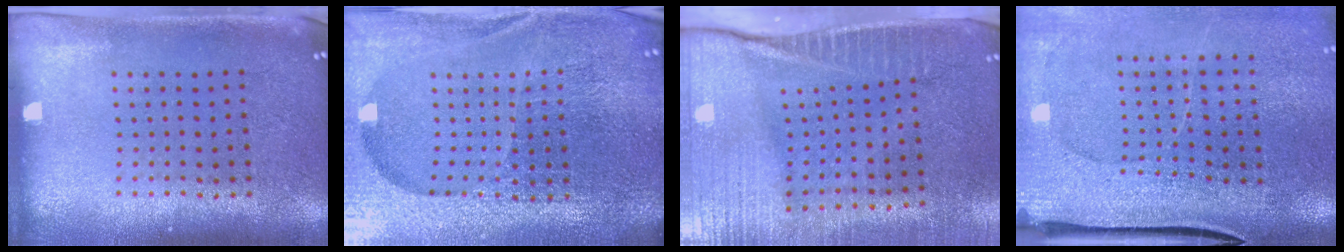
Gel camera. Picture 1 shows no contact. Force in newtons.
{"total": 6.8, "press": 5.9, "slide": 3.4}
{"total": 4.1, "press": 3.7, "slide": 1.9}
{"total": 3.8, "press": 3.1, "slide": 2.1}